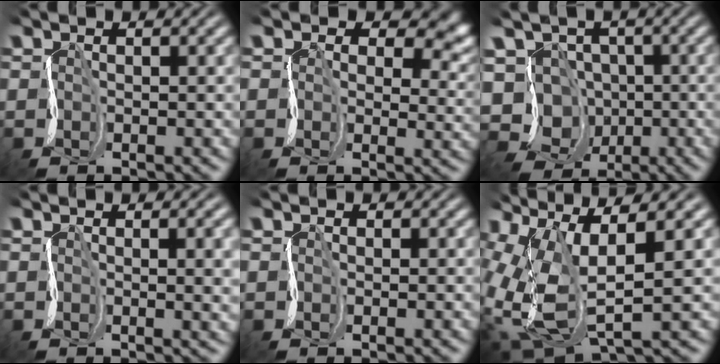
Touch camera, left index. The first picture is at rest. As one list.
[{"total": 7.2, "force": [2.4, 5.0, 4.7], "torque": [-0.079, -0.002, 0.040]}, {"total": 9.0, "force": [-2.3, 8.2, 2.9], "torque": [-0.043, 0.019, -0.065]}, {"total": 5.6, "force": [0.4, 2.5, 5.0], "torque": [-0.038, 0.004, 0.007]}, {"total": 0.7, "force": [0.3, 0.7, 0.0], "torque": [0.006, 0.002, 0.004]}, {"total": 9.5, "force": [0.5, 4.5, 8.4], "torque": [-0.203, -0.011, 0.022]}]